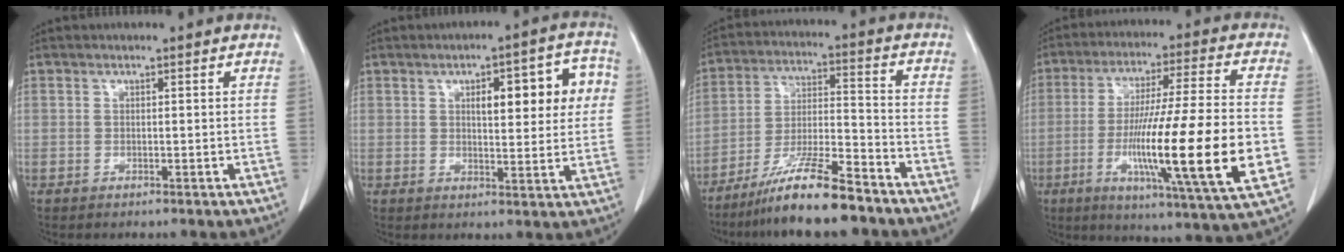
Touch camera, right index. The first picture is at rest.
{"total": 10.4, "force": [2.7, 3.3, 9.5], "torque": [-0.117, 0.025, 0.036]}
{"total": 12.7, "force": [-9.9, 1.0, 7.9], "torque": [-0.143, -0.015, -0.177]}
{"total": 21.5, "force": [-4.5, 0.2, 21.0], "torque": [-0.341, -0.022, -0.077]}